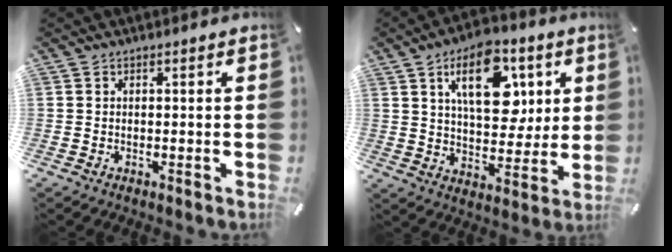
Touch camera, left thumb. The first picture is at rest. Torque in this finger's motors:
{"motor_torque": [2.04, 2.73, 2.21, -0.56, 0.54]}